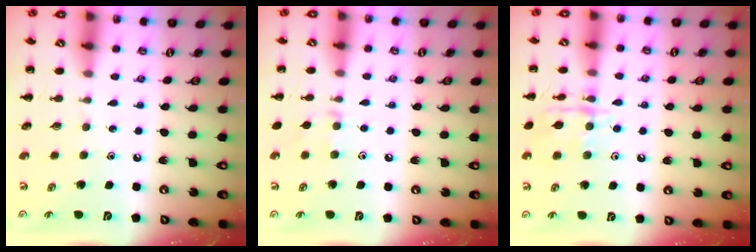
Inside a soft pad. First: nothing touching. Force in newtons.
{"total": 5.6, "press": 5.3, "slide": 1.8}
{"total": 11.1, "press": 11.1, "slide": 0.6}